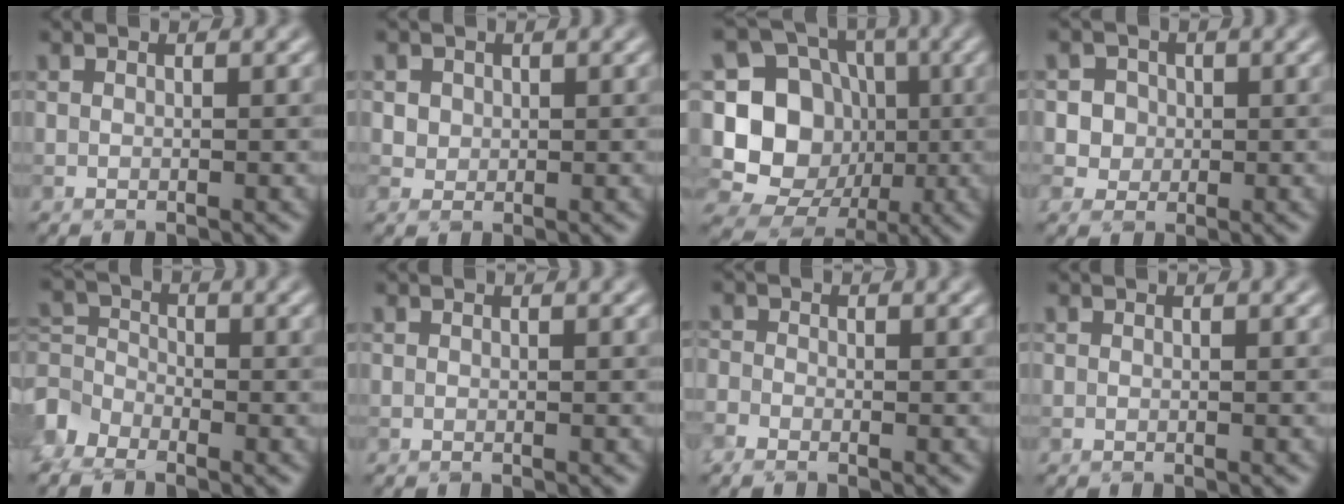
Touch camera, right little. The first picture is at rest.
{"total": 1.4, "force": [0.5, 1.2, 0.5], "torque": [-0.010, -0.004, 0.022]}
{"total": 12.7, "force": [-1.6, 11.4, 5.2], "torque": [-0.122, 0.024, -0.040]}
{"total": 3.6, "force": [0.8, 3.3, 1.3], "torque": [-0.009, 0.014, 0.011]}
{"total": 3.1, "force": [-2.3, 1.8, 1.0], "torque": [-0.025, 0.005, -0.063]}
{"total": 0.0}
{"total": 1.4, "force": [-1.1, 0.6, 0.7], "torque": [-0.015, -0.002, -0.030]}
{"total": 0.0}